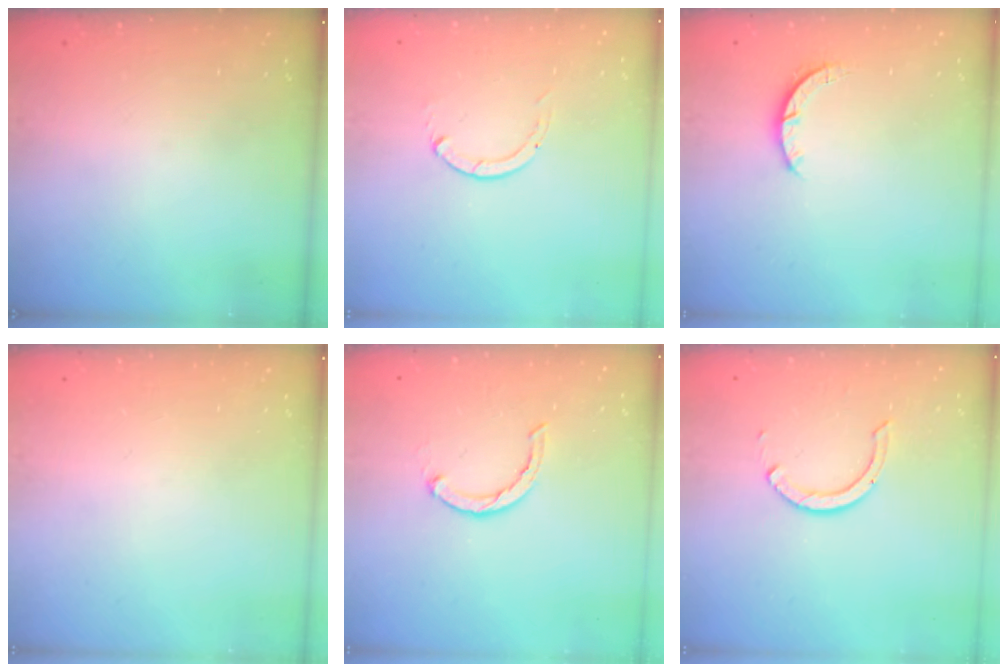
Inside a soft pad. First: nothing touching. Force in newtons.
{"total": 0.0}
{"total": 2.7, "press": 2.7, "slide": 0.4}
{"total": 0.0}
{"total": 3.1, "press": 3.0, "slide": 0.5}
{"total": 7.0, "press": 6.9, "slide": 0.8}